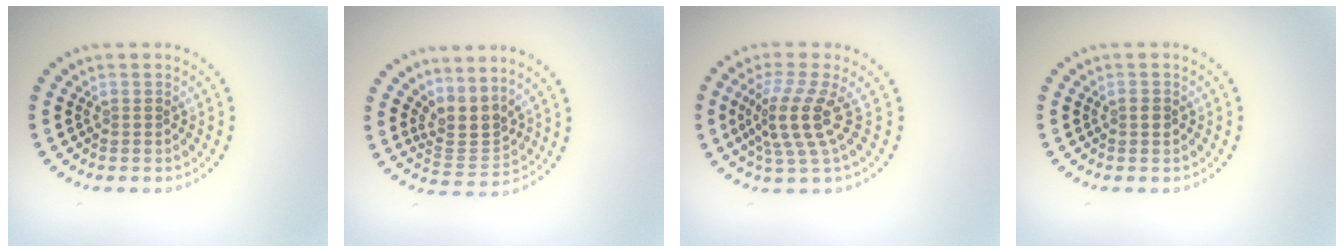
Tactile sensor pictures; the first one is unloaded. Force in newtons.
{"total": 3.1, "press": 2.1, "slide": 2.2}
{"total": 4.1, "press": 2.9, "slide": 3.0}
{"total": 0.9, "press": 0.9, "slide": 0.1}